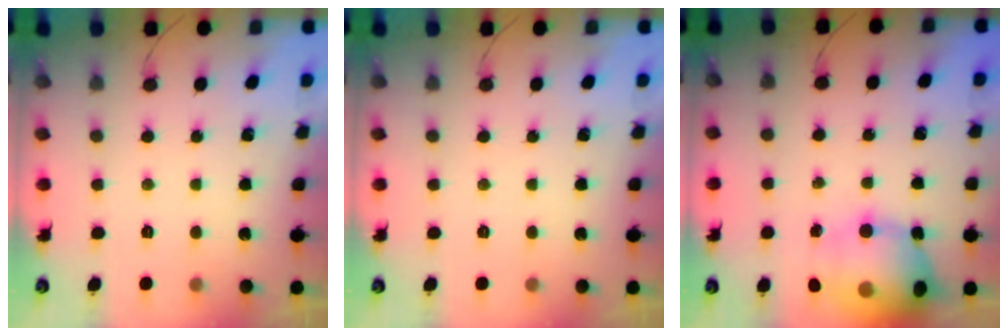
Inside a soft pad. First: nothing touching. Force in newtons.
{"total": 0.0}
{"total": 18.6, "press": 18.2, "slide": 3.8}